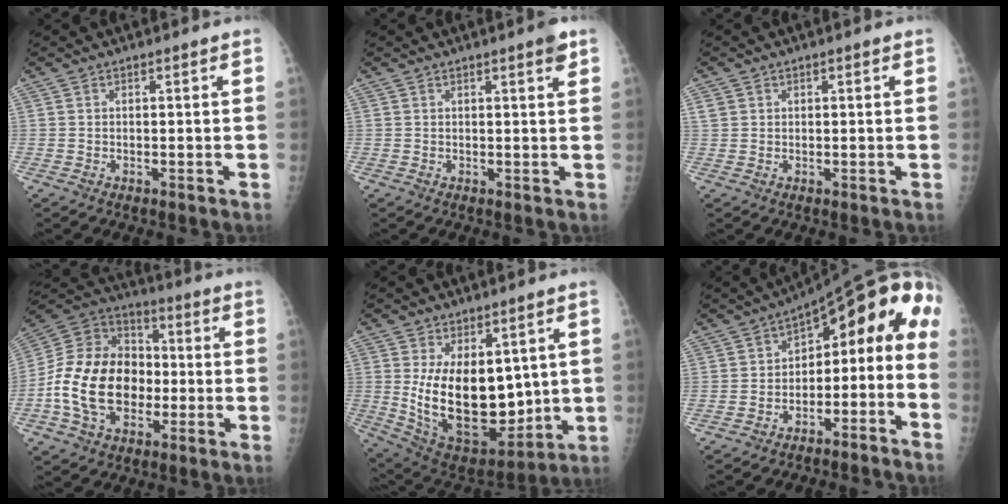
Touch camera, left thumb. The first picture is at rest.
{"total": 2.2, "force": [1.3, 0.2, 1.7], "torque": [-0.024, -0.006, 0.016]}
{"total": 1.9, "force": [0.7, 1.7, 0.3], "torque": [0.001, 0.001, 0.016]}
{"total": 19.4, "force": [-3.9, 13.9, 13.0], "torque": [-0.219, 0.032, -0.069]}
{"total": 19.1, "force": [1.9, 11.1, 15.4], "torque": [-0.219, -0.041, 0.066]}
{"total": 17.1, "force": [-6.2, 10.3, 12.2], "torque": [-0.140, 0.110, -0.093]}